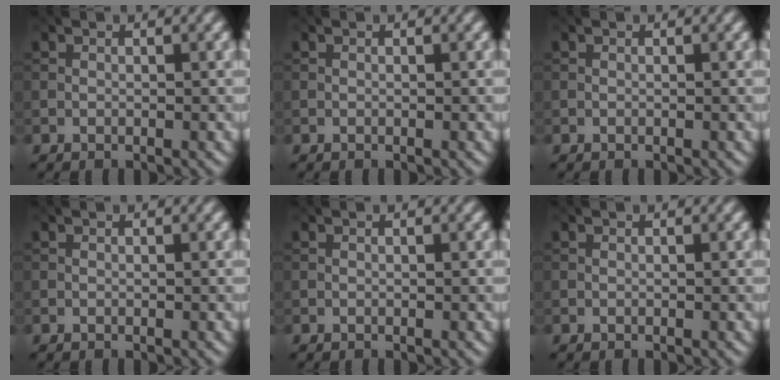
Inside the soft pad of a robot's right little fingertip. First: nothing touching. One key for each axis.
{"total": 0.0}
{"total": 0.0}
{"total": 0.0}
{"total": 0.0}
{"total": 0.0}